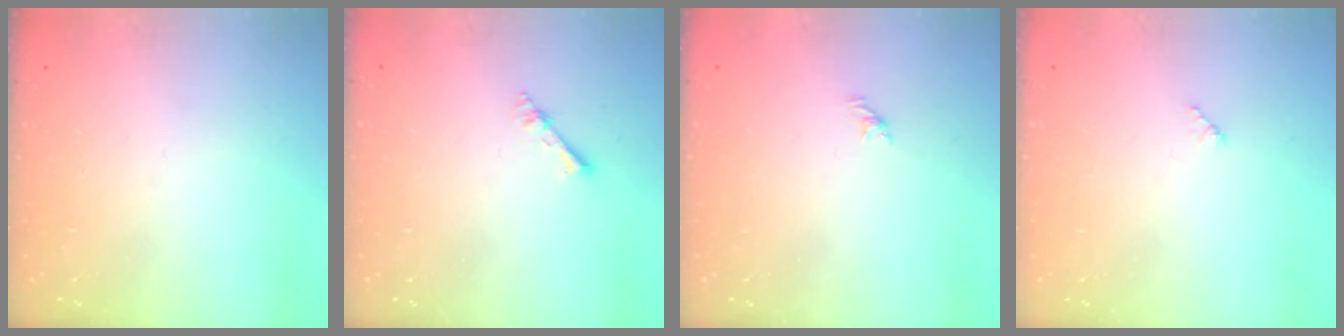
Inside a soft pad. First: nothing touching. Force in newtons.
{"total": 4.0, "press": 3.9, "slide": 0.5}
{"total": 0.5, "press": 0.3, "slide": 0.4}
{"total": 2.5, "press": 2.5, "slide": 0.3}